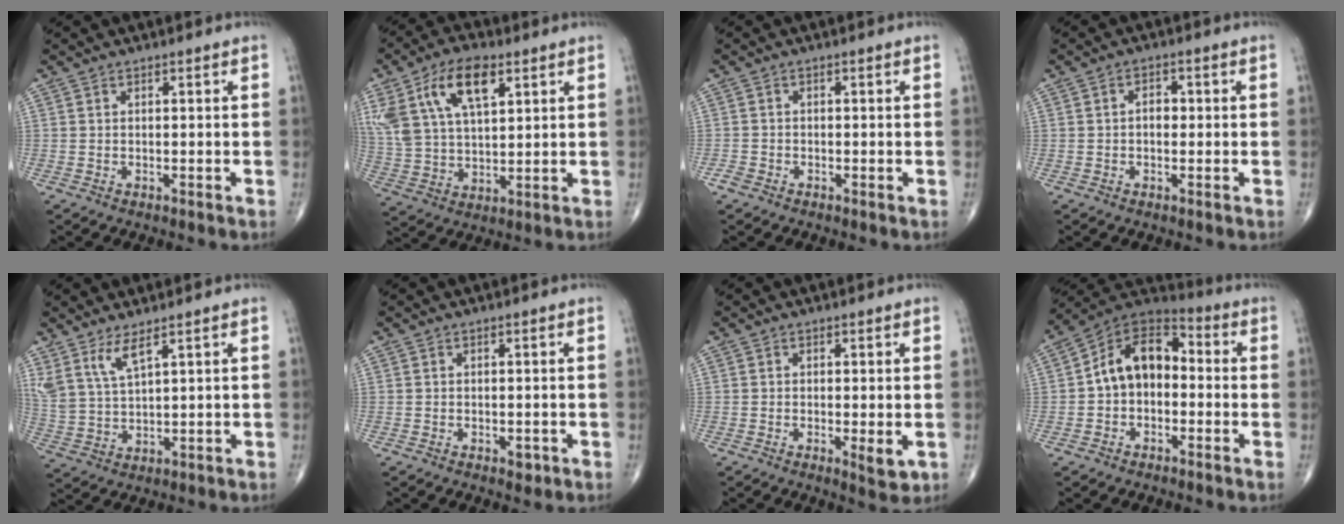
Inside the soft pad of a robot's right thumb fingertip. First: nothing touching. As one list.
[{"total": 16.7, "force": [7.5, 8.3, 12.3], "torque": [-0.239, -0.007, 0.144]}, {"total": 1.3, "force": [-1.0, 0.8, 0.4], "torque": [-0.007, 0.001, -0.023]}, {"total": 2.5, "force": [0.0, 1.7, 1.8], "torque": [-0.022, 0.009, -0.004]}, {"total": 6.4, "force": [4.2, 1.6, 4.5], "torque": [-0.099, -0.025, 0.096]}, {"total": 1.4, "force": [-0.6, 0.8, 0.9], "torque": [-0.006, 0.000, -0.006]}, {"total": 3.2, "force": [-0.6, 1.0, 3.0], "torque": [-0.048, -0.011, -0.011]}, {"total": 12.2, "force": [-0.5, 8.5, 8.8], "torque": [-0.117, 0.045, -0.027]}]